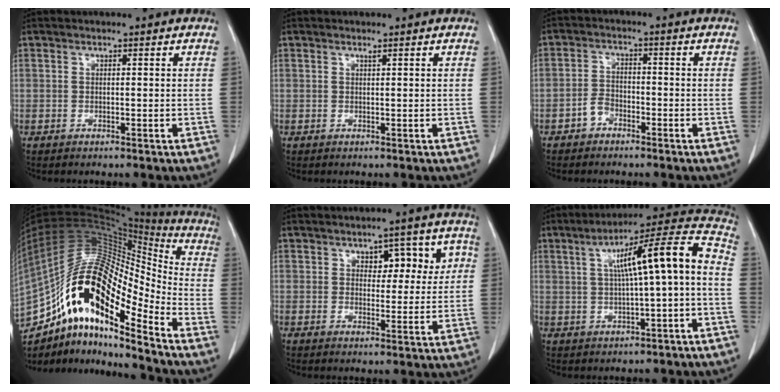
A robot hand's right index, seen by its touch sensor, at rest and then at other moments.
{"total": 0.0}
{"total": 2.9, "force": [-1.9, 1.9, 1.2], "torque": [-0.018, 0.008, -0.035]}
{"total": 24.1, "force": [-14.0, 6.4, 18.6], "torque": [-0.367, 0.026, -0.246]}
{"total": 8.4, "force": [3.1, 3.7, 6.9], "torque": [-0.087, 0.013, 0.044]}
{"total": 13.1, "force": [0.4, 1.2, 13.1], "torque": [-0.188, 0.043, 0.008]}